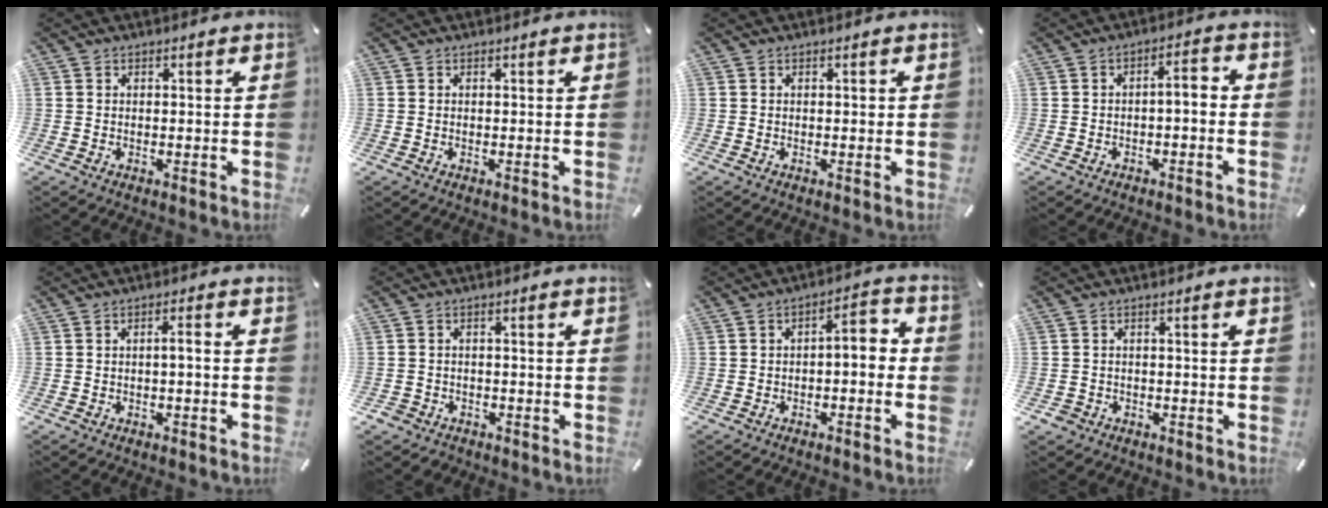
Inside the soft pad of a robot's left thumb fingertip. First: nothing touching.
{"total": 0.0}
{"total": 0.6, "force": [0.1, 0.4, 0.5], "torque": [-0.010, 0.001, 0.001]}
{"total": 3.8, "force": [-2.1, 1.5, 2.8], "torque": [-0.048, 0.020, -0.044]}
{"total": 2.3, "force": [-0.8, 0.5, 2.0], "torque": [-0.037, 0.006, -0.018]}
{"total": 3.0, "force": [-2.0, 2.1, 0.6], "torque": [-0.018, 0.008, -0.044]}
{"total": 4.9, "force": [-1.6, 2.6, 3.9], "torque": [-0.058, 0.006, -0.041]}
{"total": 2.3, "force": [-1.3, 1.8, 0.5], "torque": [-0.009, 0.009, -0.030]}